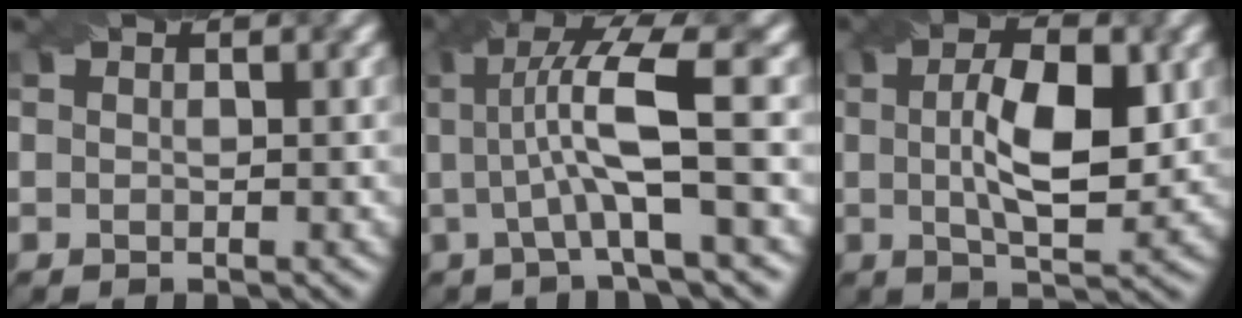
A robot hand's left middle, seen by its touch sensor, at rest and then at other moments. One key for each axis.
{"total": 7.0, "fx": 0.7, "fy": 1.2, "fz": 6.9, "tx": -0.118, "ty": 0.009, "tz": 0.011}
{"total": 7.1, "fx": 0.9, "fy": 2.5, "fz": 6.6, "tx": -0.111, "ty": 0.003, "tz": 0.014}